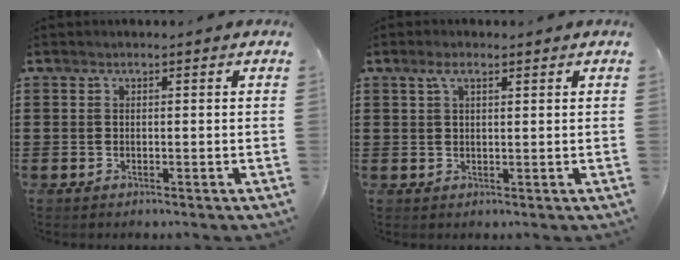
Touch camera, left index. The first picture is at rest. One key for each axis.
{"total": 2.5, "fx": 1.4, "fy": 0.8, "fz": 2.0, "tx": -0.041, "ty": 0.006, "tz": 0.024}